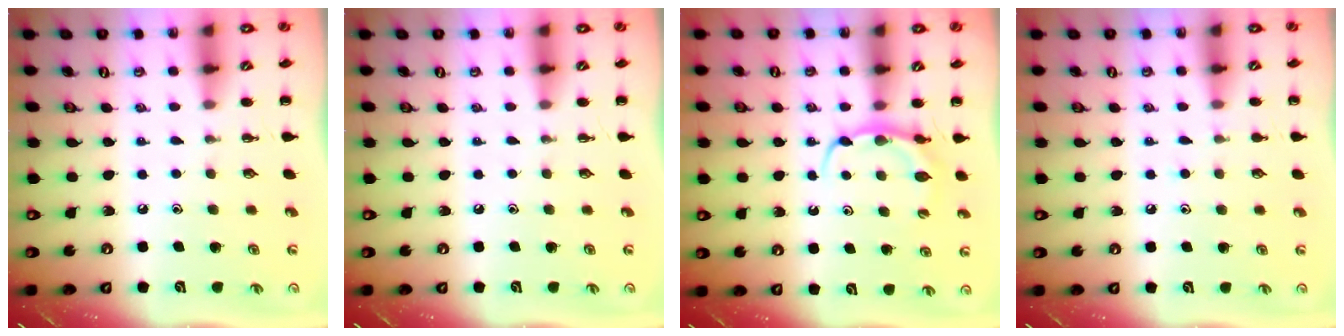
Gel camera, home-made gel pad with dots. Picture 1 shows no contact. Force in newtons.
{"total": 0.0}
{"total": 6.5, "press": 6.5, "slide": 0.3}
{"total": 4.2, "press": 3.8, "slide": 1.6}